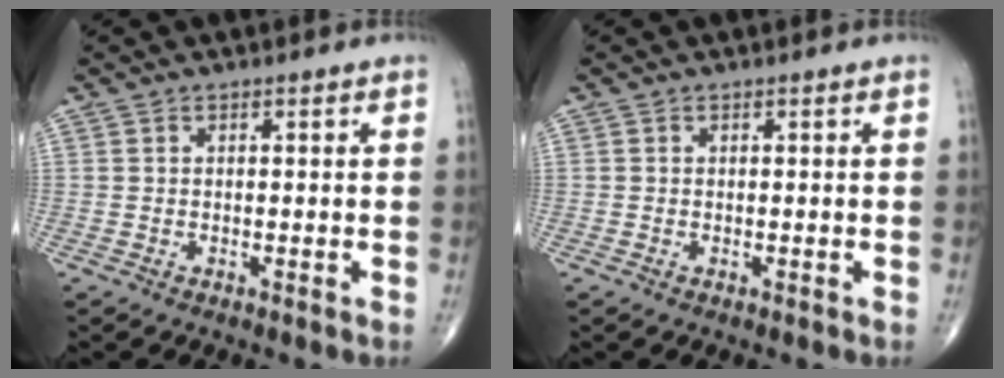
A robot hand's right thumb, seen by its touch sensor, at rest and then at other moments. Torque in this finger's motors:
{"motor_torque": [-0.09, 0.04, 0.01, 0.06, -0.01]}